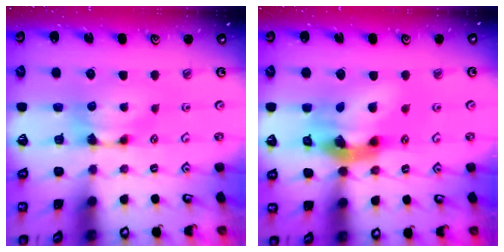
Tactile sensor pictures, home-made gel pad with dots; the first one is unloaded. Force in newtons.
{"total": 10.3, "press": 9.8, "slide": 3.1}